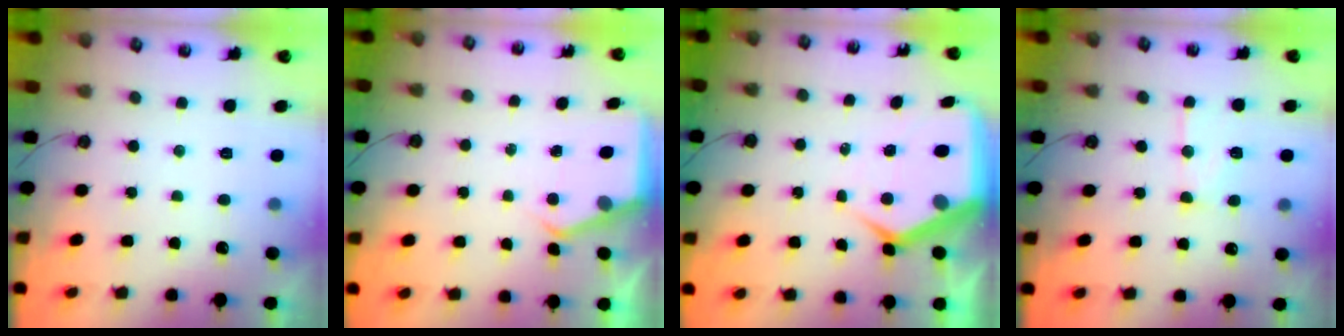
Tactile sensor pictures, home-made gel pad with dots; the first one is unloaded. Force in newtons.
{"total": 4.6, "press": 4.6, "slide": 0.5}
{"total": 10.4, "press": 10.3, "slide": 1.6}
{"total": 10.9, "press": 10.9, "slide": 0.9}